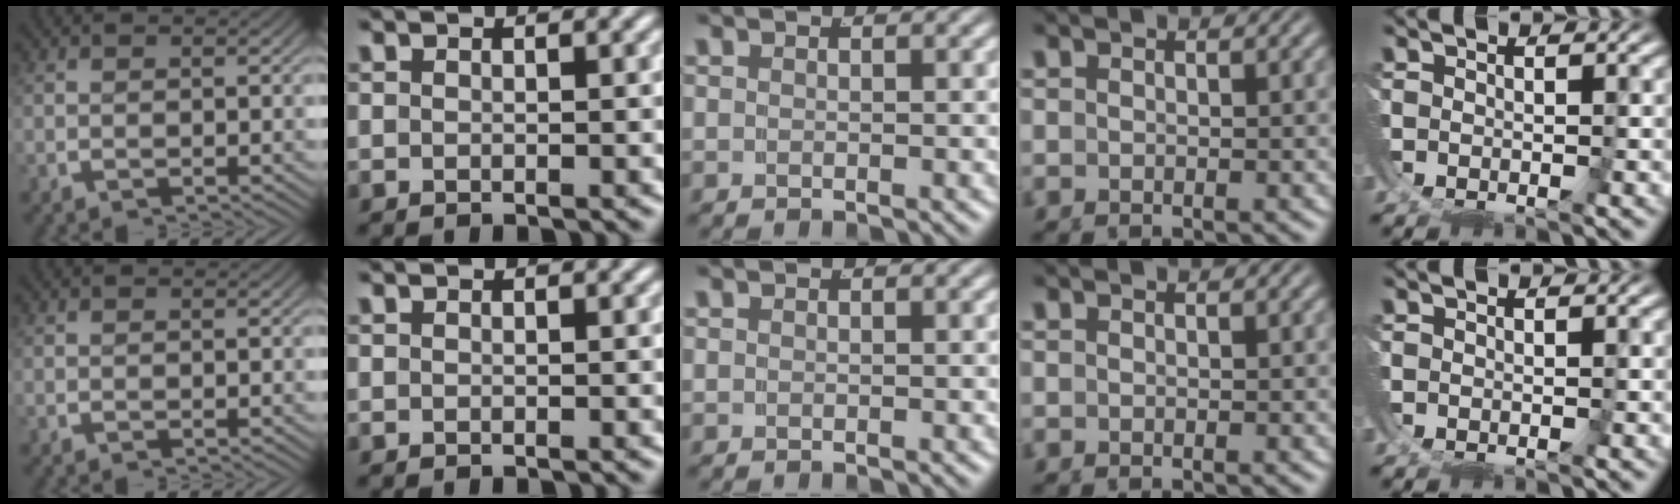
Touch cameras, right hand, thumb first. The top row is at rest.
{}